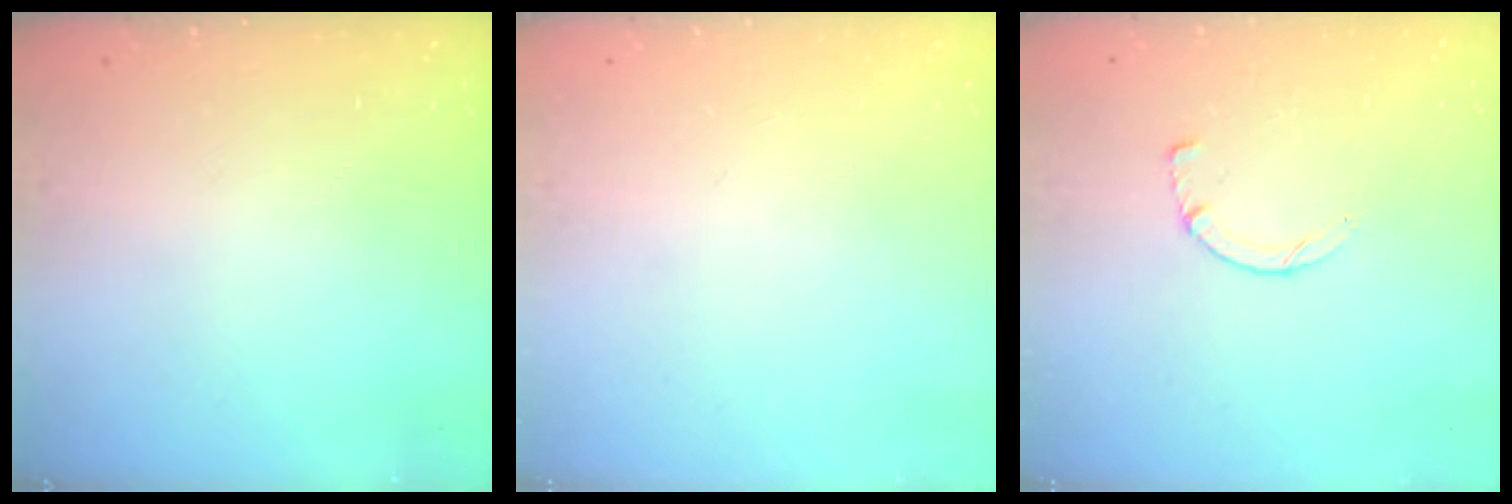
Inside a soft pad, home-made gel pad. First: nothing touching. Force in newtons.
{"total": 0.0}
{"total": 2.5, "press": 2.5, "slide": 0.3}